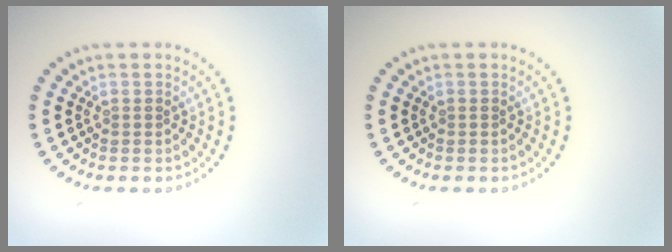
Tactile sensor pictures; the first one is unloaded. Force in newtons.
{"total": 0.0}